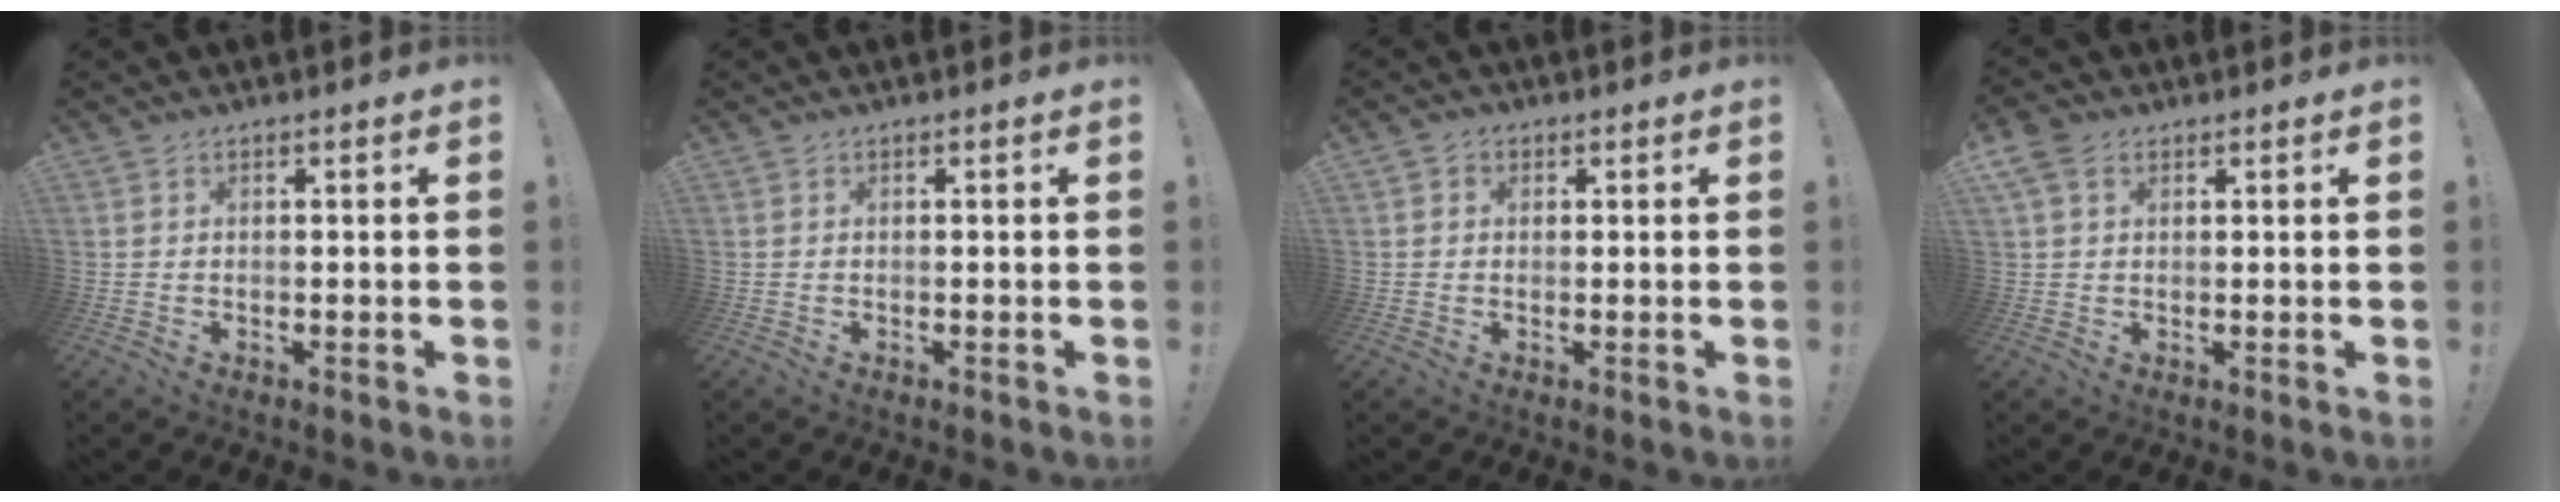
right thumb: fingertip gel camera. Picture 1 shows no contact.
{"total": 0.0}
{"total": 1.6, "force": [0.3, 1.5, 0.5], "torque": [-0.006, 0.002, 0.004]}
{"total": 4.7, "force": [2.3, 3.2, 2.7], "torque": [-0.051, 0.001, 0.047]}